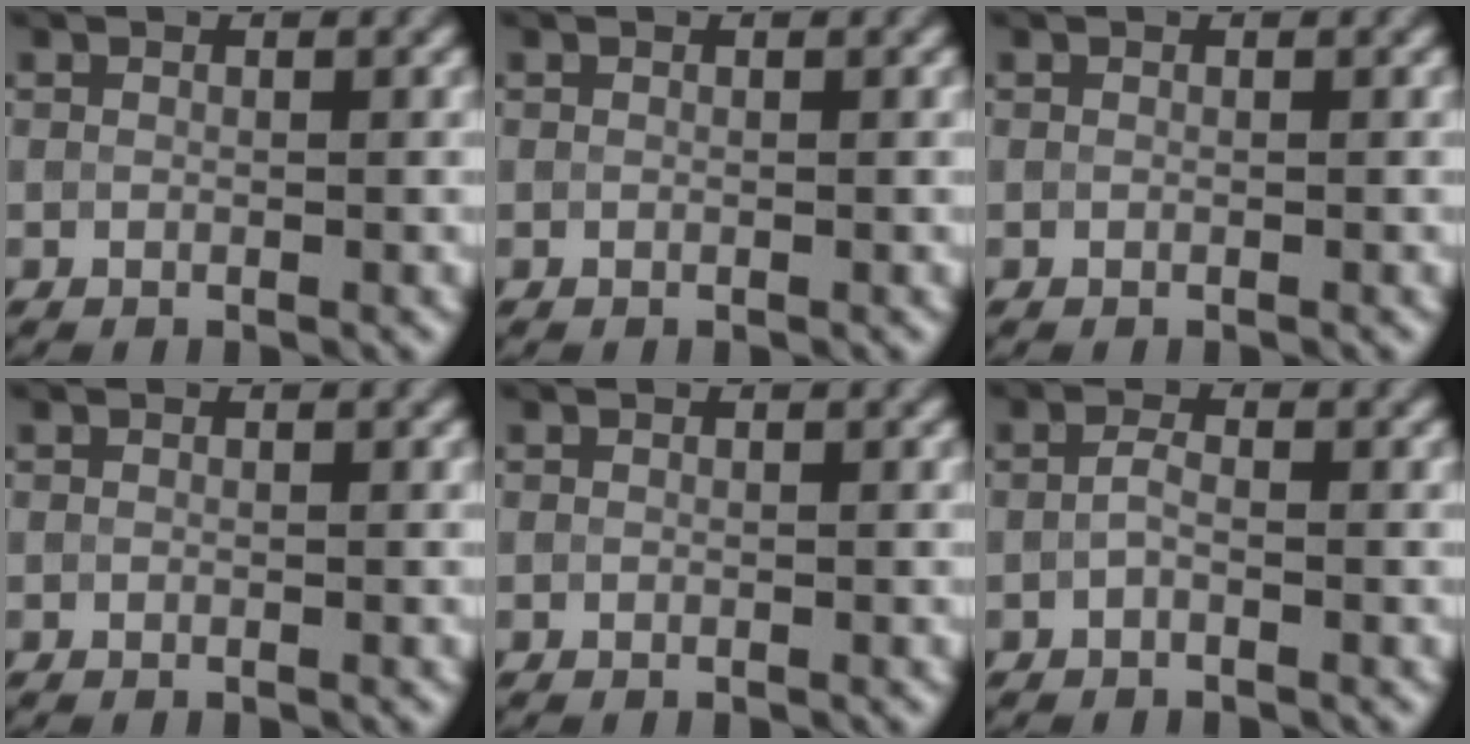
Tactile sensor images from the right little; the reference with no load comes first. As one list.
[{"total": 0.0}, {"total": 0.0}, {"total": 0.0}, {"total": 0.0}, {"total": 1.0, "force": [-0.3, 0.4, 0.9], "torque": [-0.022, 0.000, -0.009]}]